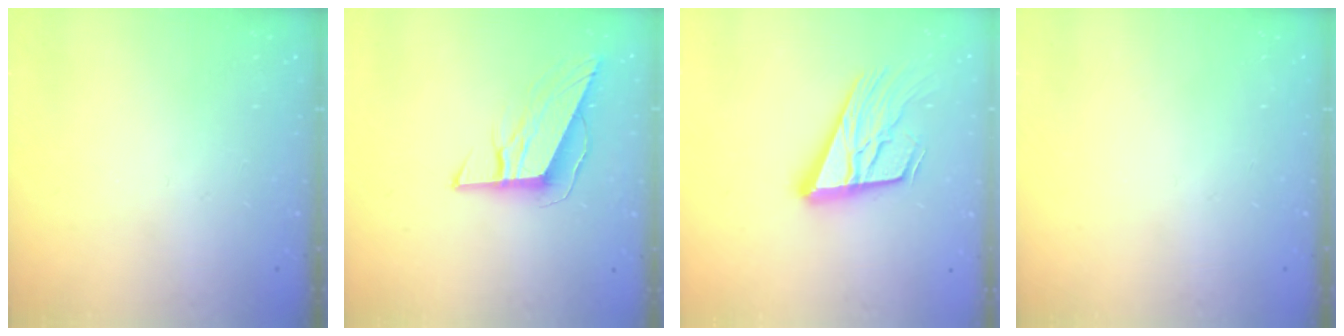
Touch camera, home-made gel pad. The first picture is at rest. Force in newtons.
{"total": 9.7, "press": 9.4, "slide": 2.3}
{"total": 20.4, "press": 19.9, "slide": 4.5}
{"total": 0.0}